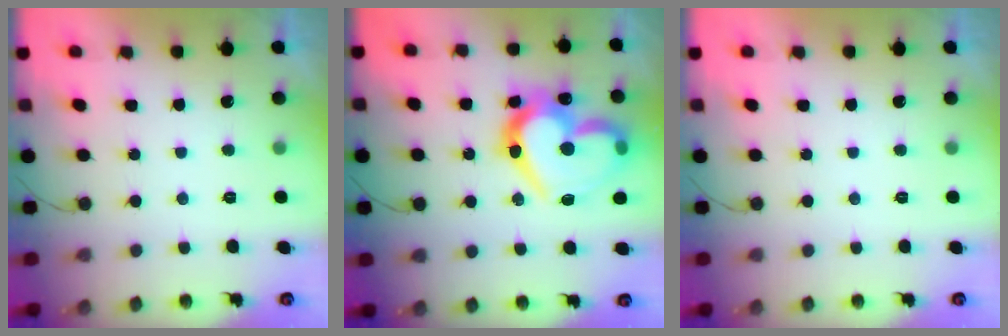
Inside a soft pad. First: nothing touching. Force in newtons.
{"total": 24.4, "press": 24.2, "slide": 3.1}
{"total": 0.0}